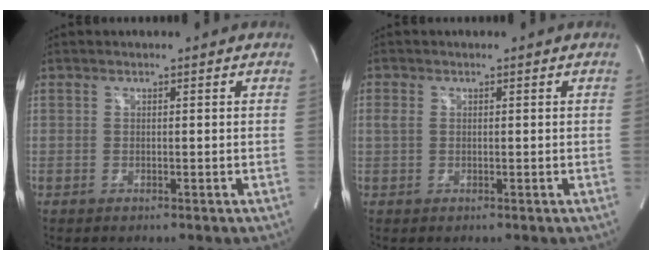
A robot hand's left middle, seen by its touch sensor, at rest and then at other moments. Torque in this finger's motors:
{"motor_torque": [0.04, -0.28, 0.14, 0.03]}